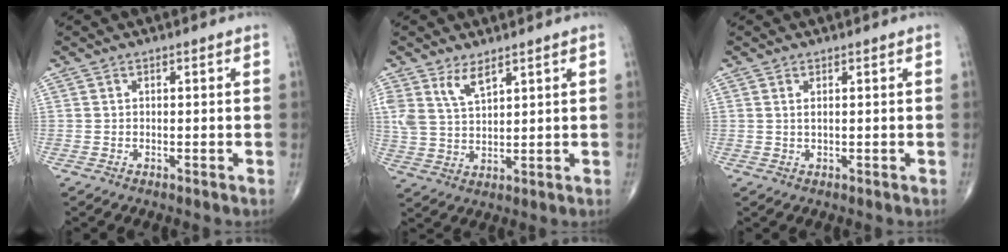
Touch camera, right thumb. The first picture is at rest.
{"total": 5.6, "force": [3.7, 2.1, 3.6], "torque": [-0.068, -0.023, 0.079]}
{"total": 1.0, "force": [0.4, 0.2, 0.9], "torque": [-0.021, 0.000, 0.009]}